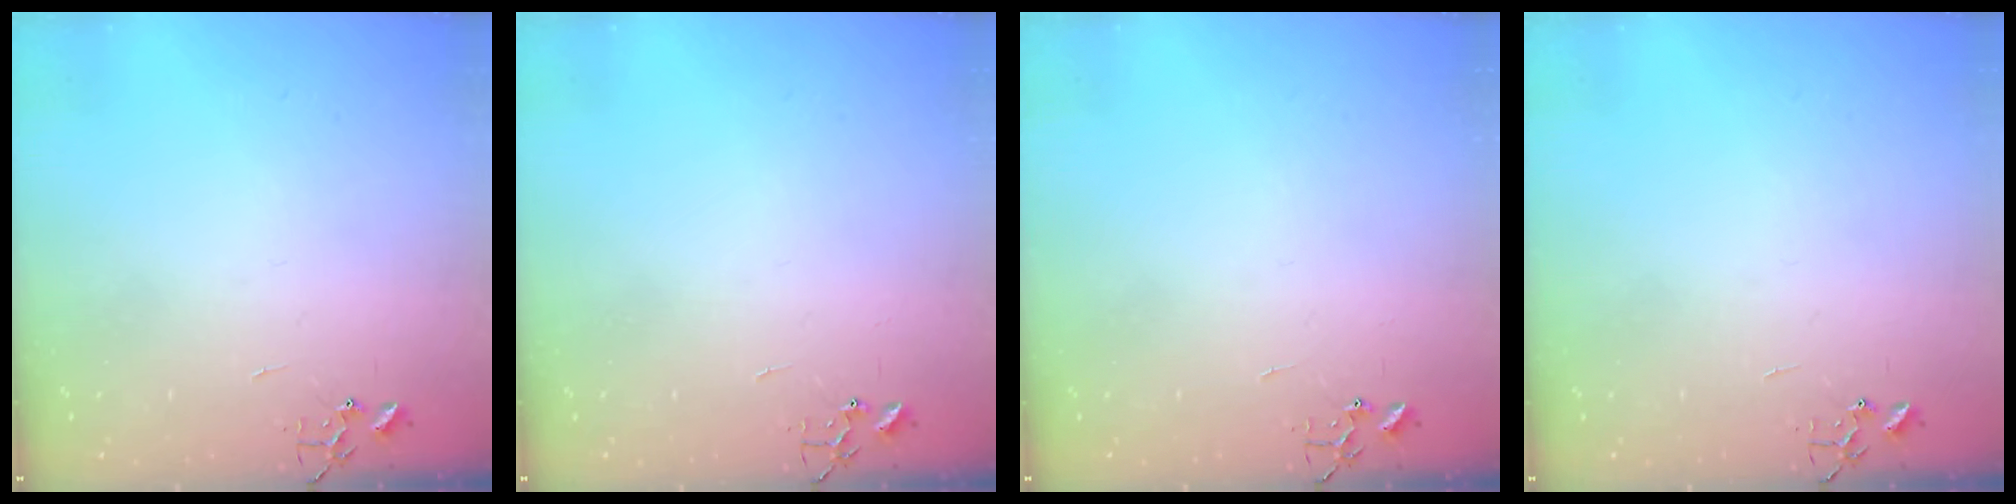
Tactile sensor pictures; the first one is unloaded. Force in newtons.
{"total": 0.0}
{"total": 0.0}
{"total": 0.0}